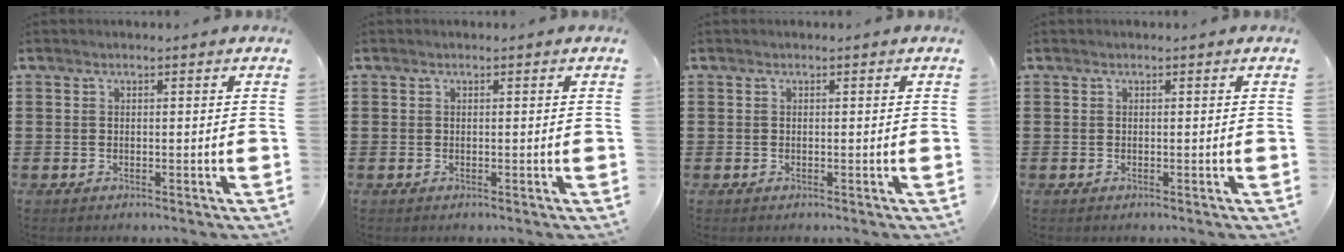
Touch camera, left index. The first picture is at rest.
{"total": 0.0}
{"total": 0.0}
{"total": 0.0}